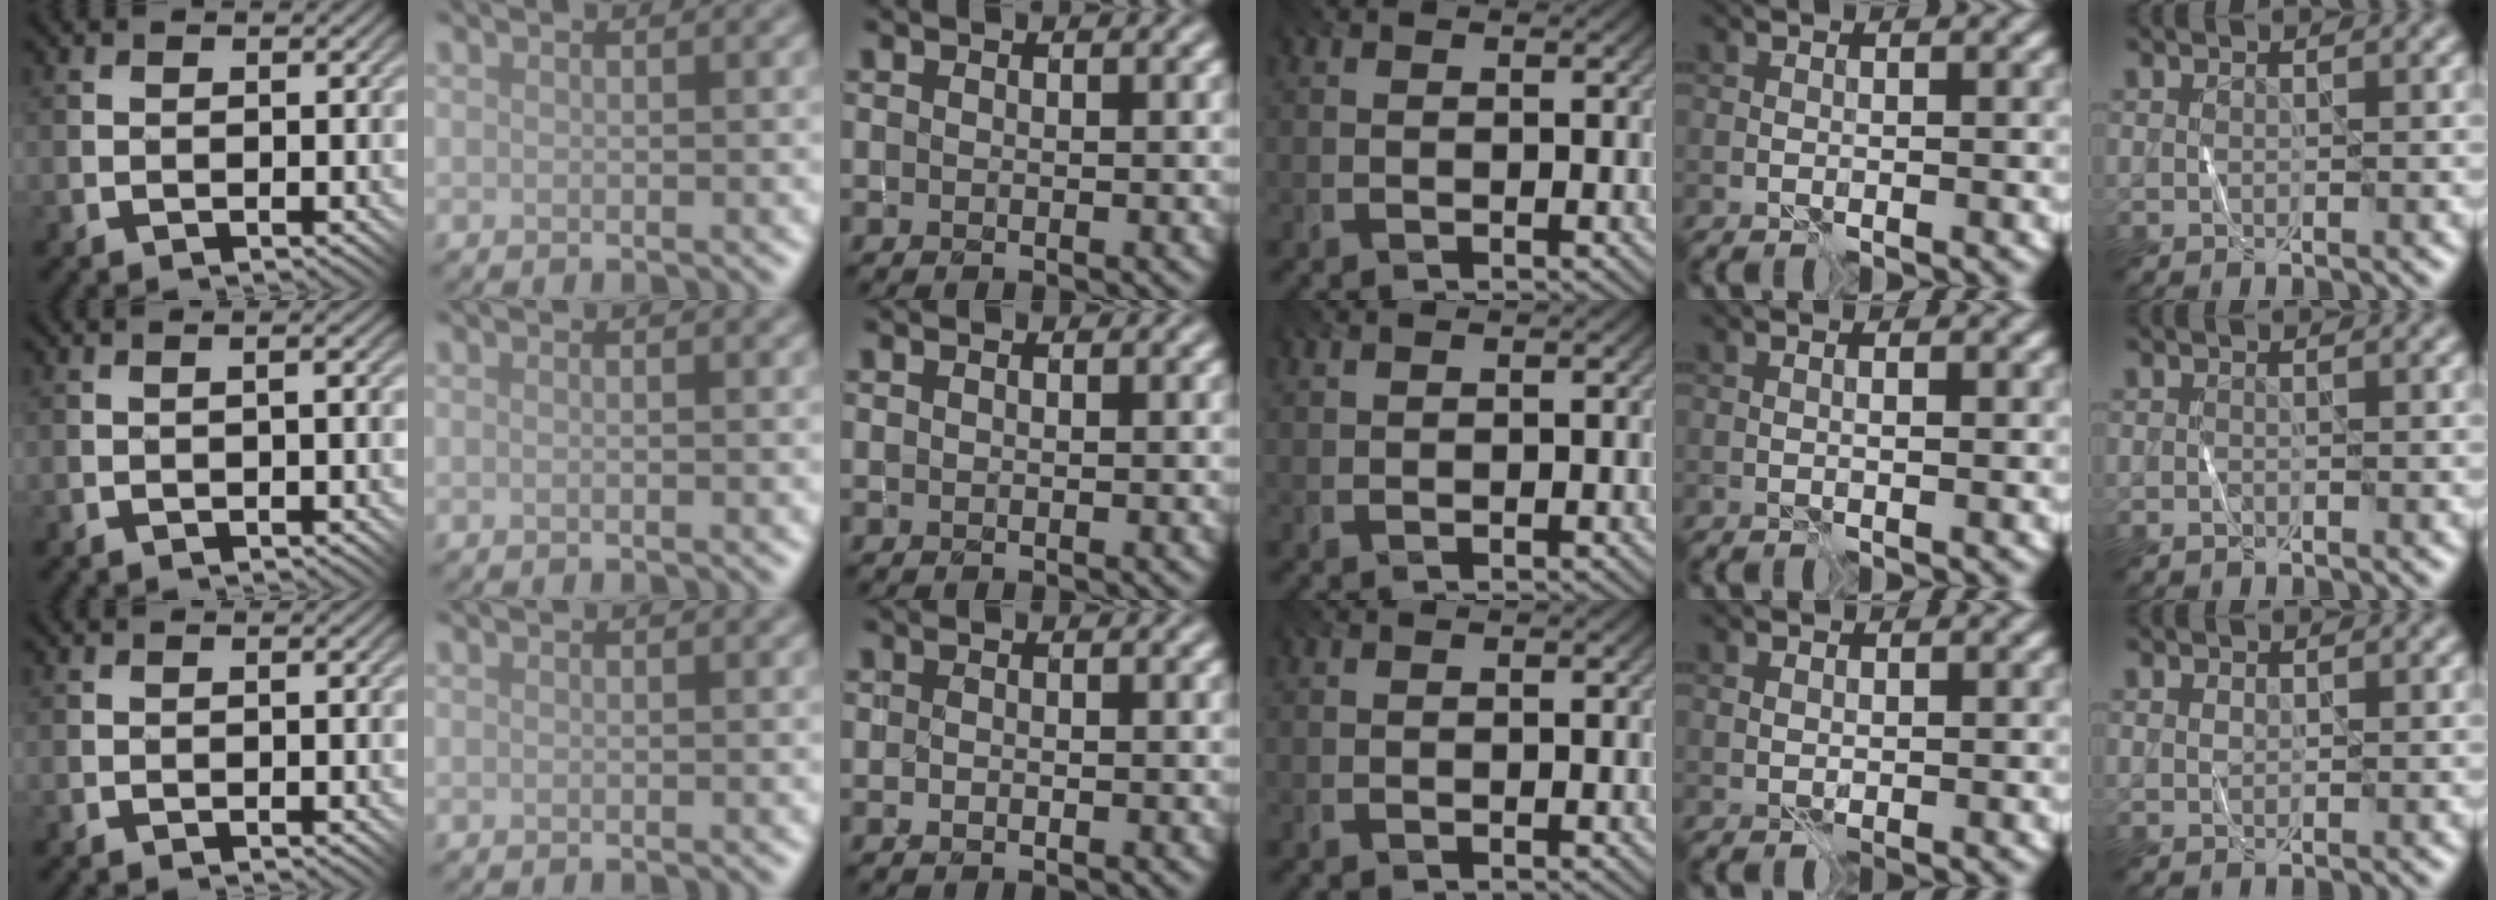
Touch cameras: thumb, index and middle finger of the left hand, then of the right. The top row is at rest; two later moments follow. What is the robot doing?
{"motion": "fold", "object": "shorts"}